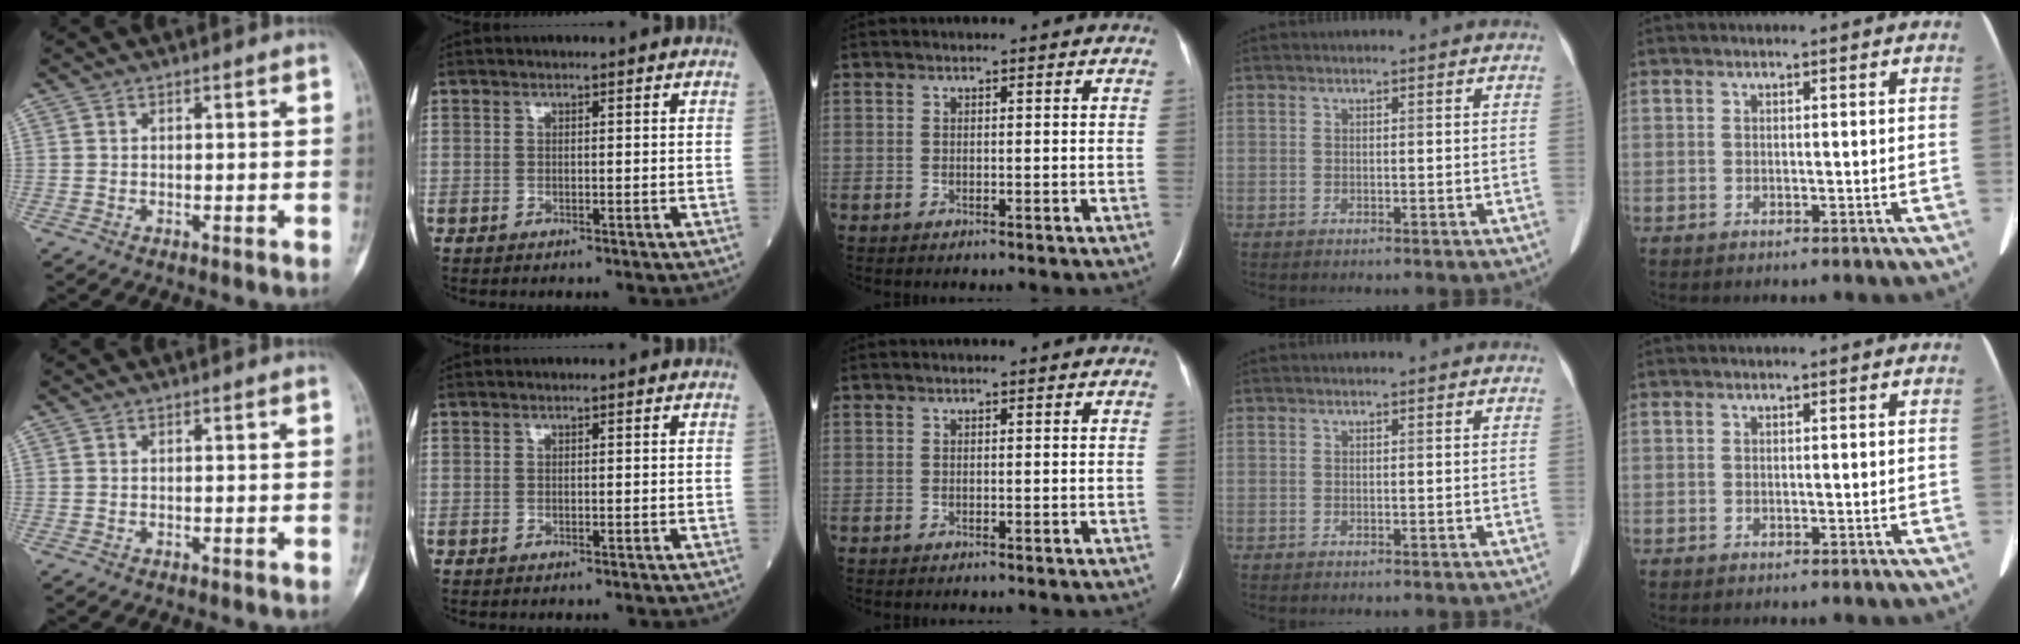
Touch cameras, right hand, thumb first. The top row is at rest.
{}